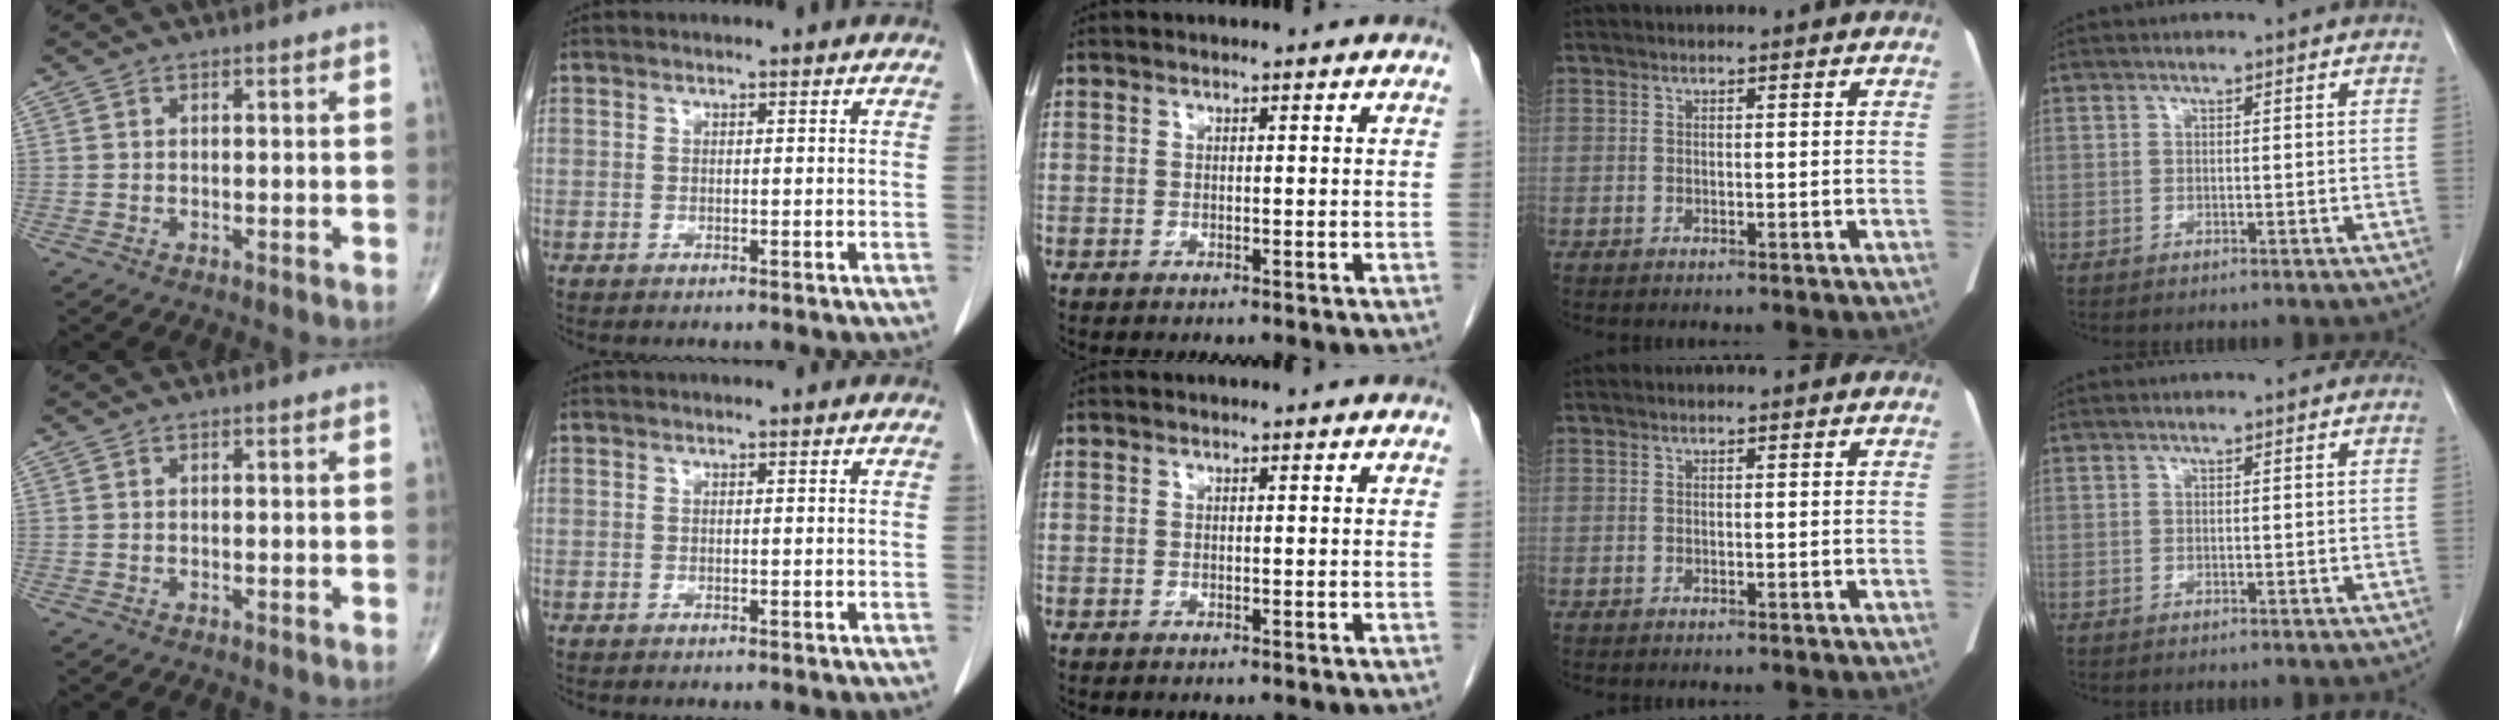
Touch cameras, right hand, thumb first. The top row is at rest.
{}